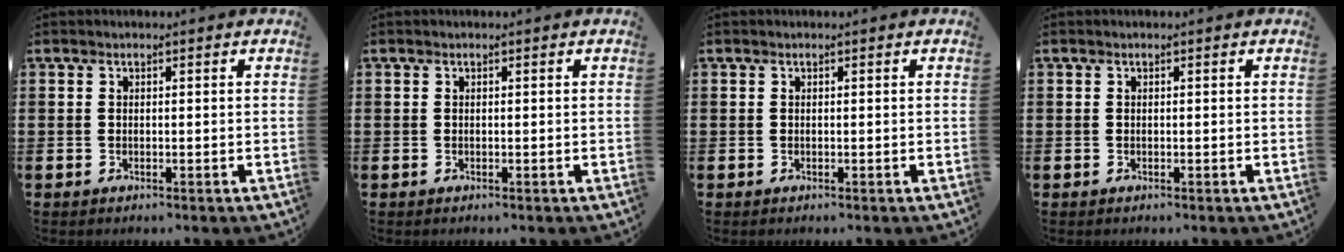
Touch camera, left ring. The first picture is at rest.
{"total": 0.0}
{"total": 0.0}
{"total": 0.0}